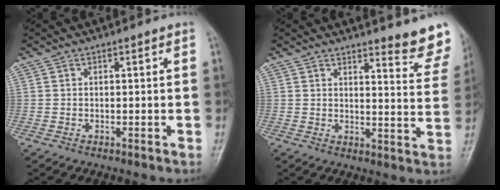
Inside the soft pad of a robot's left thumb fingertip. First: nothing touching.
{"total": 9.4, "force": [8.4, 1.3, 4.1], "torque": [-0.023, -0.071, 0.087]}